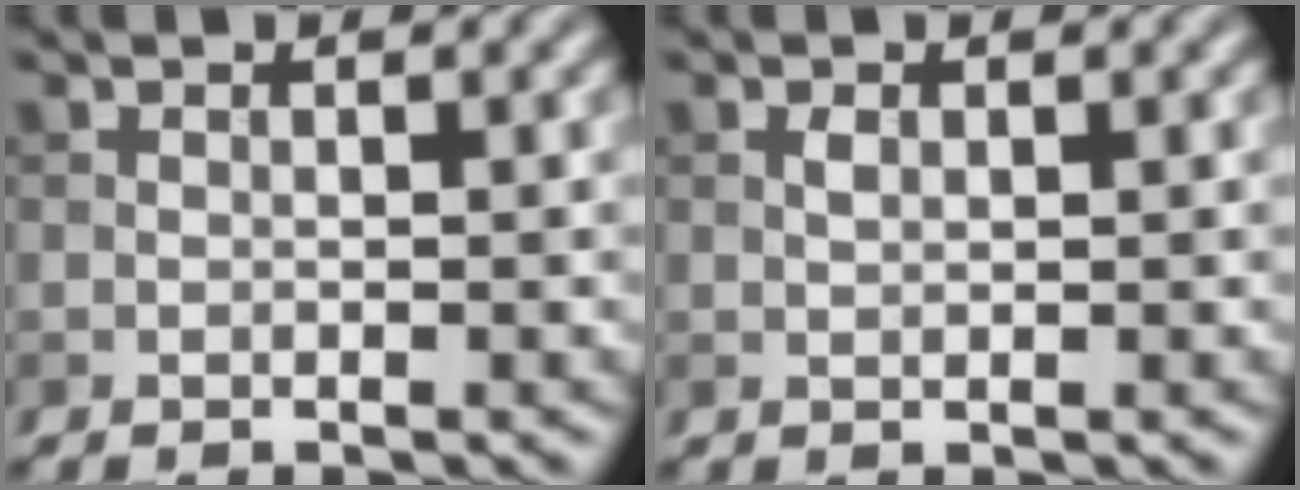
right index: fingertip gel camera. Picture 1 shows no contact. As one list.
[{"total": 0.7, "force": [0.2, 0.4, 0.6], "torque": [-0.014, 0.001, 0.005]}]